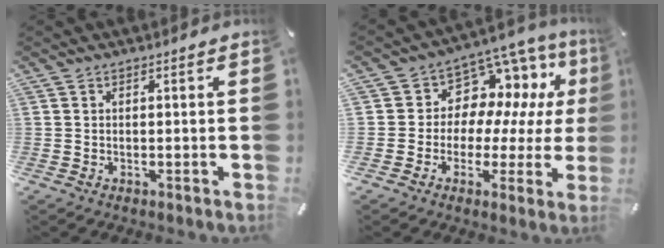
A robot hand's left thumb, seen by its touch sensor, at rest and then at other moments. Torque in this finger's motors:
{"motor_torque": [0.22, 0.28, 0.00, 0.02, -0.07]}